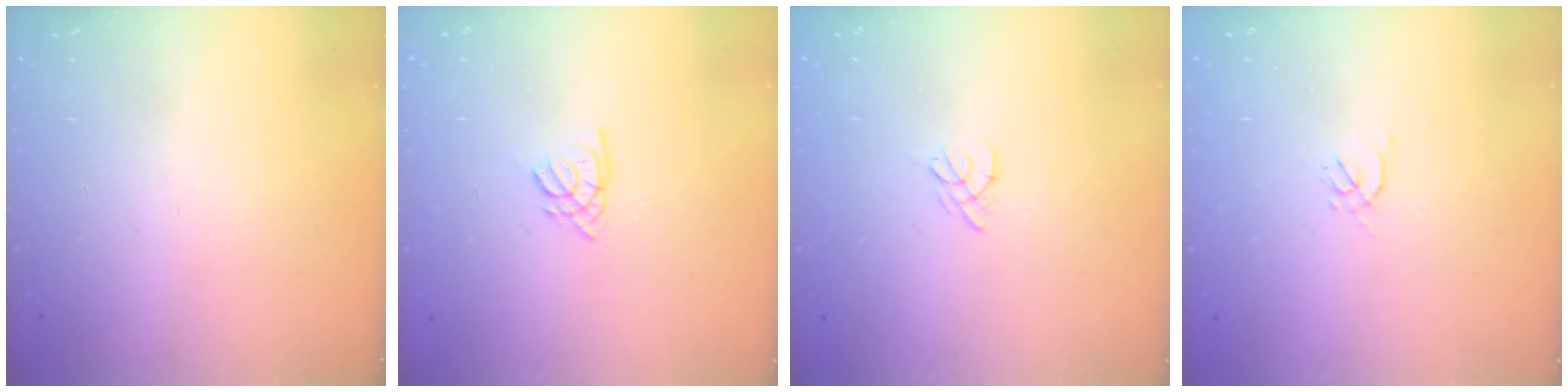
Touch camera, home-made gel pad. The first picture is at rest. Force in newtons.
{"total": 1.8, "press": 1.8, "slide": 0.3}
{"total": 2.5, "press": 2.4, "slide": 0.6}
{"total": 1.6, "press": 1.6, "slide": 0.4}